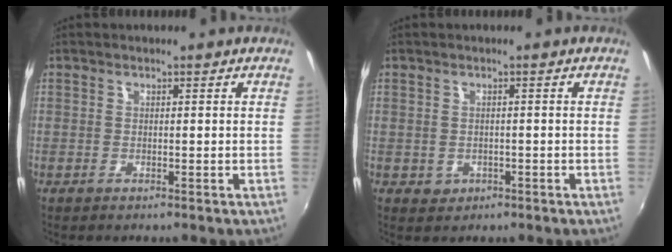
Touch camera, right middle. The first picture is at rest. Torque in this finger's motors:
{"motor_torque": [0.31, -0.18, -0.03, 0.01]}